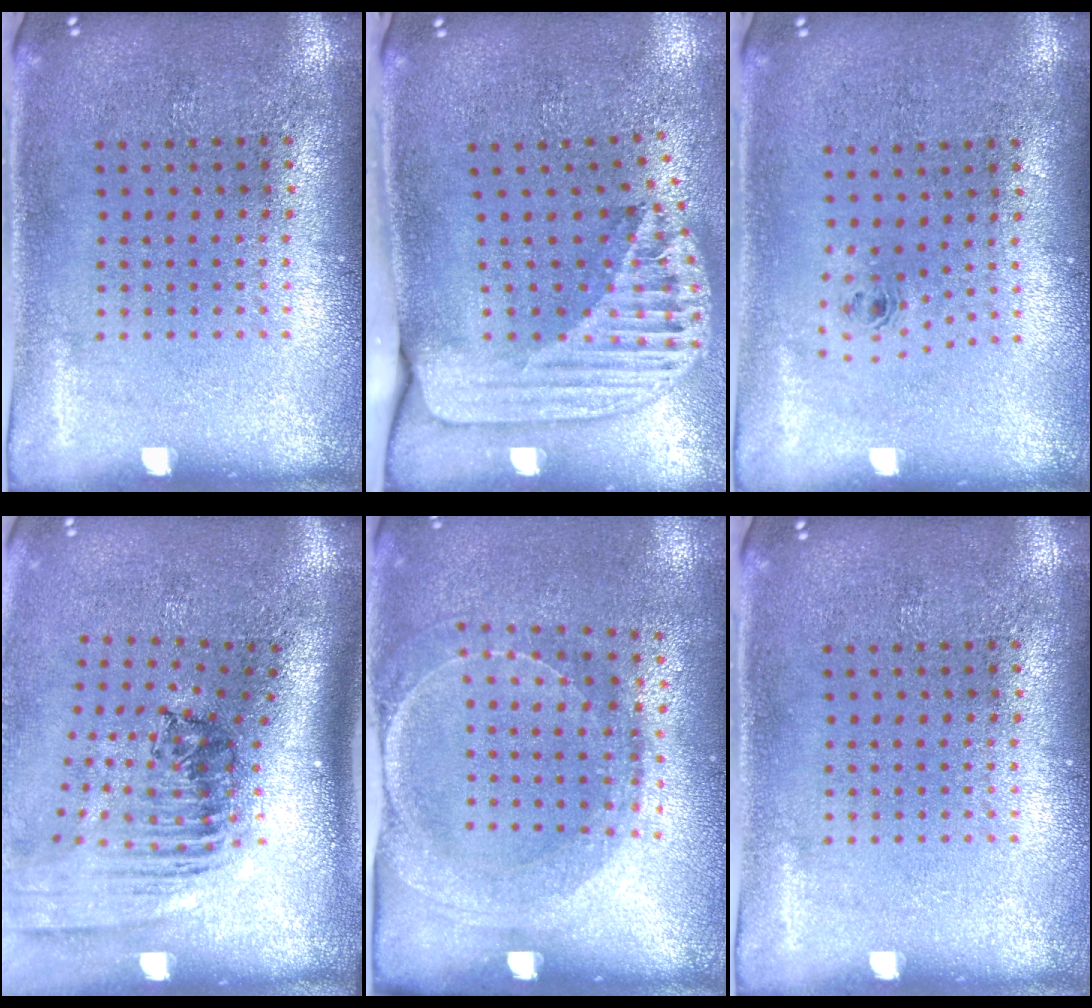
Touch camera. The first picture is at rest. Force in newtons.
{"total": 2.6, "press": 1.8, "slide": 1.8}
{"total": 0.6, "press": 0.2, "slide": 0.6}
{"total": 2.5, "press": 1.8, "slide": 1.8}
{"total": 1.5, "press": 1.4, "slide": 0.4}
{"total": 0.0}